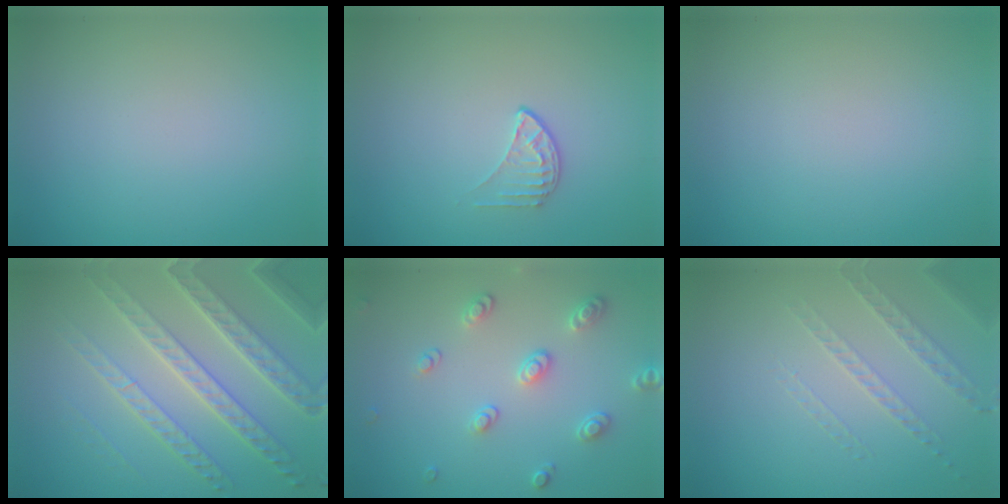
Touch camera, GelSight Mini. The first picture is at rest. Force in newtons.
{"total": 1.4, "press": 0.9, "slide": 1.1}
{"total": 0.0}
{"total": 7.3, "press": 5.1, "slide": 5.2}
{"total": 2.5, "press": 2.5, "slide": 0.4}
{"total": 1.4, "press": 1.0, "slide": 0.9}